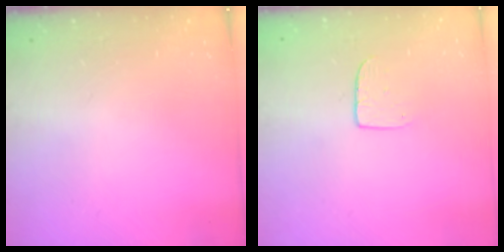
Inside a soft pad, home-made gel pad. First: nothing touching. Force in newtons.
{"total": 5.0, "press": 5.0, "slide": 0.4}